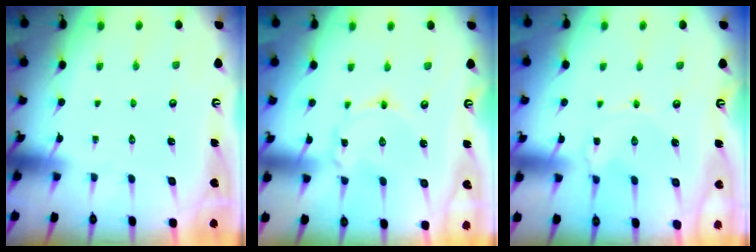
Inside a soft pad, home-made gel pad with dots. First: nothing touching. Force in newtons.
{"total": 2.2, "press": 2.2, "slide": 0.2}
{"total": 1.1, "press": 1.1, "slide": 0.2}